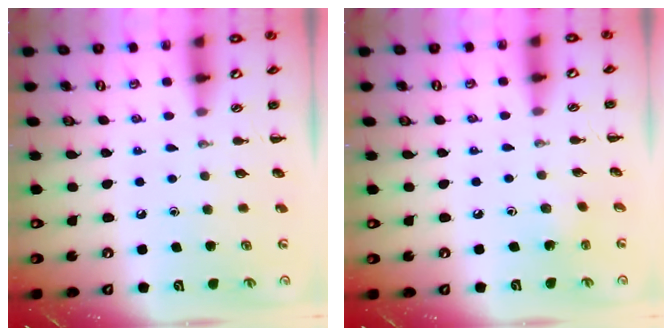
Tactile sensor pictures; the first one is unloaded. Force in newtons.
{"total": 2.4, "press": 2.3, "slide": 0.6}